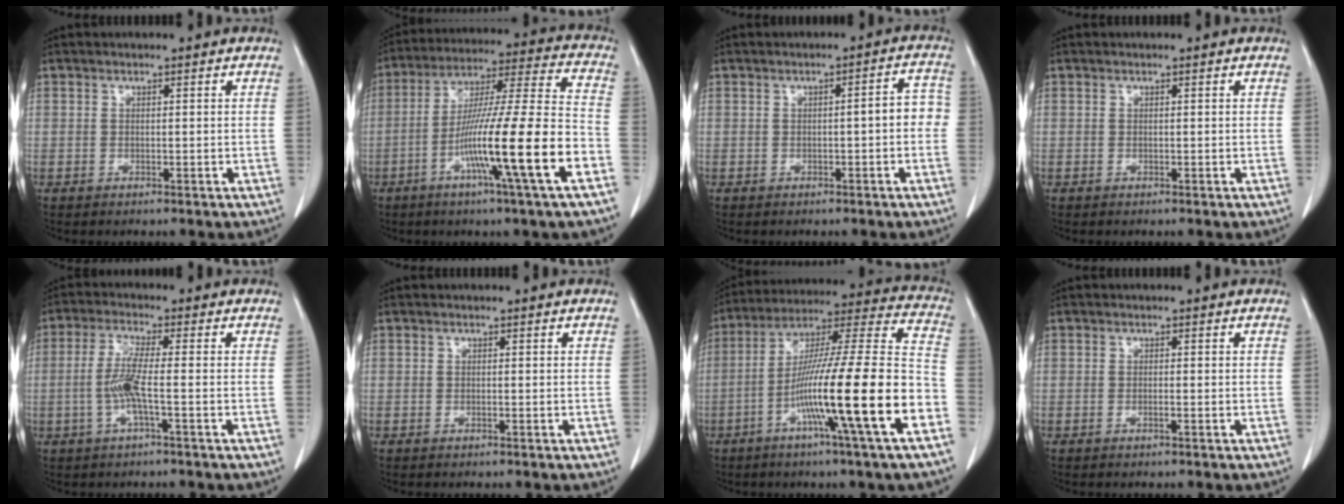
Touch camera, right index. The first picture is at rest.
{"total": 18.7, "force": [-7.2, -0.9, 17.3], "torque": [-0.303, -0.015, -0.129]}
{"total": 3.8, "force": [-0.6, 1.0, 3.7], "torque": [-0.040, 0.019, -0.009]}
{"total": 0.0}
{"total": 5.5, "force": [-1.2, -0.1, 5.3], "torque": [-0.118, -0.001, -0.028]}
{"total": 0.0}
{"total": 21.7, "force": [-8.3, -0.6, 20.1], "torque": [-0.321, -0.016, -0.150]}
{"total": 0.5, "force": [-0.3, -0.1, 0.5], "torque": [-0.009, 0.001, -0.006]}